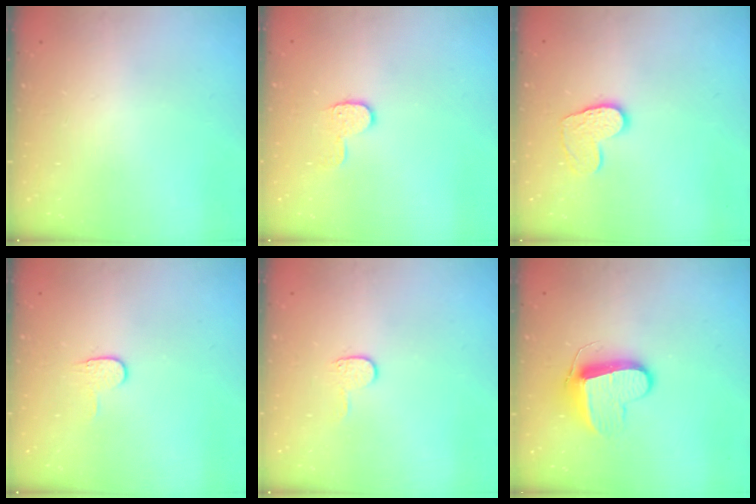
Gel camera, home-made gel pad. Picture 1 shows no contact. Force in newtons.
{"total": 6.8, "press": 6.8, "slide": 0.2}
{"total": 9.5, "press": 9.5, "slide": 0.7}
{"total": 3.8, "press": 3.8, "slide": 0.4}
{"total": 3.9, "press": 3.9, "slide": 0.4}
{"total": 9.9, "press": 9.9, "slide": 0.1}